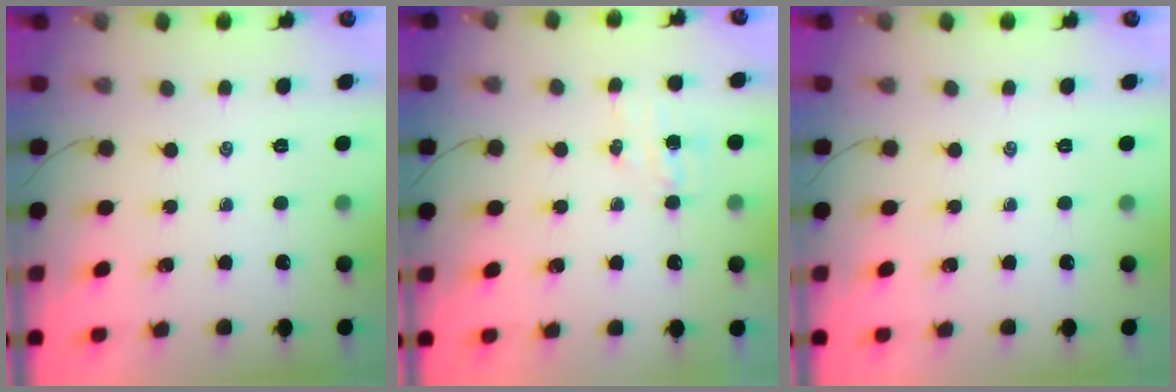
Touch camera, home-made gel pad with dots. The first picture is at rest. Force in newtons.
{"total": 5.1, "press": 5.0, "slide": 1.2}
{"total": 0.0}